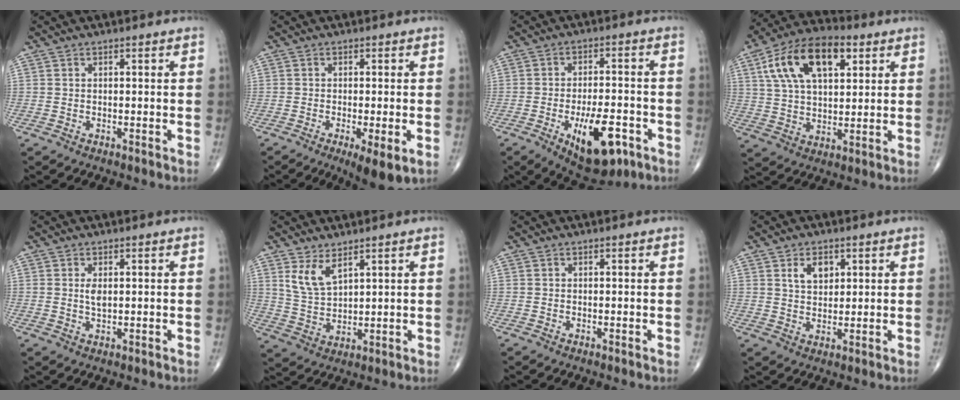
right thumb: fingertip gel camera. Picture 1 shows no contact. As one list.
[{"total": 6.7, "force": [-2.4, 1.5, 6.1], "torque": [-0.097, -0.017, -0.037]}, {"total": 13.5, "force": [-5.7, 5.9, 10.7], "torque": [-0.149, 0.018, -0.076]}, {"total": 17.1, "force": [6.6, 9.0, 13.0], "torque": [-0.215, 0.004, 0.113]}, {"total": 2.3, "force": [0.5, 1.1, 2.0], "torque": [-0.036, -0.005, 0.010]}, {"total": 6.1, "force": [3.6, 2.8, 4.0], "torque": [-0.074, -0.026, 0.080]}, {"total": 0.0}, {"total": 4.9, "force": [2.1, 3.1, 3.1], "torque": [-0.036, -0.012, 0.037]}]